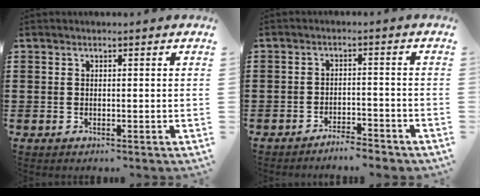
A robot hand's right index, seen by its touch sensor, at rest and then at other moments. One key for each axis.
{"total": 3.0, "fx": -3.0, "fy": 0.2, "fz": 0.3, "tx": -0.010, "ty": 0.002, "tz": -0.062}